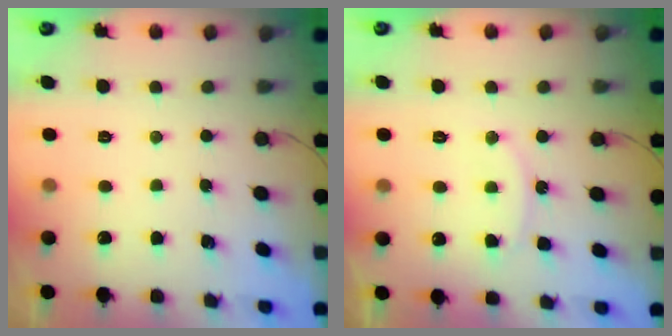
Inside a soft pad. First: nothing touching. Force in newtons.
{"total": 8.4, "press": 8.4, "slide": 0.6}